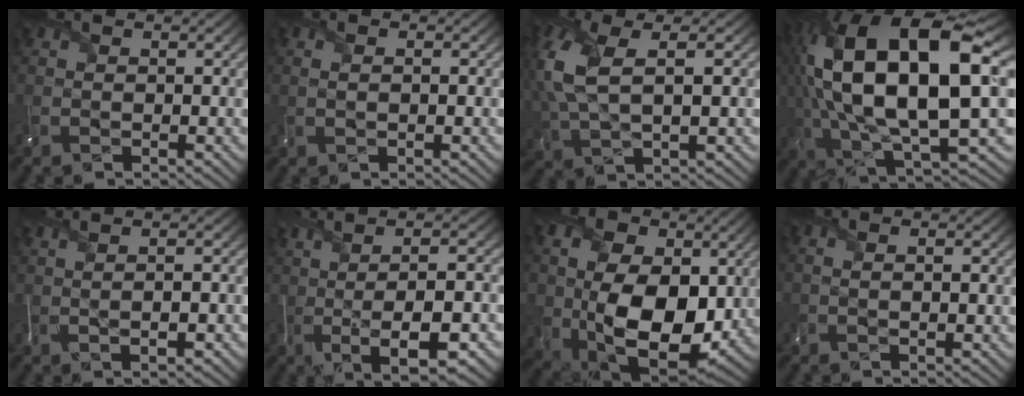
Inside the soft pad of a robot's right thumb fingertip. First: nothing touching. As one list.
[{"total": 1.2, "force": [-0.4, 0.3, 1.1], "torque": [-0.011, -0.009, -0.003]}, {"total": 9.6, "force": [1.2, 4.2, 8.5], "torque": [-0.222, -0.002, 0.019]}, {"total": 19.7, "force": [3.5, 8.8, 17.3], "torque": [-0.338, -0.004, 0.070]}, {"total": 4.3, "force": [0.2, 1.2, 4.2], "torque": [-0.047, 0.016, -0.005]}, {"total": 11.2, "force": [-0.6, 3.2, 10.7], "torque": [-0.149, 0.023, -0.004]}, {"total": 15.7, "force": [-0.5, 10.4, 11.8], "torque": [-0.209, -0.031, -0.003]}, {"total": 1.8, "force": [-0.3, 0.4, 1.8], "torque": [-0.026, -0.004, -0.003]}]